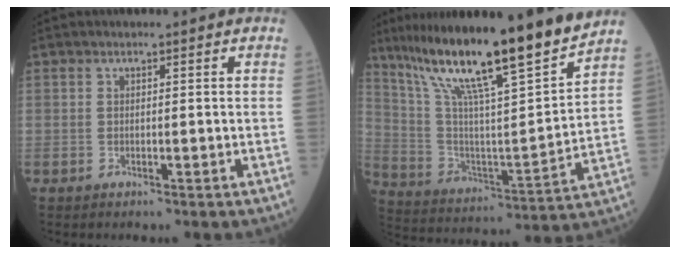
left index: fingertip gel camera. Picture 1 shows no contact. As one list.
[{"total": 20.5, "force": [16.4, -0.2, 12.3], "torque": [-0.210, -0.012, 0.280]}]